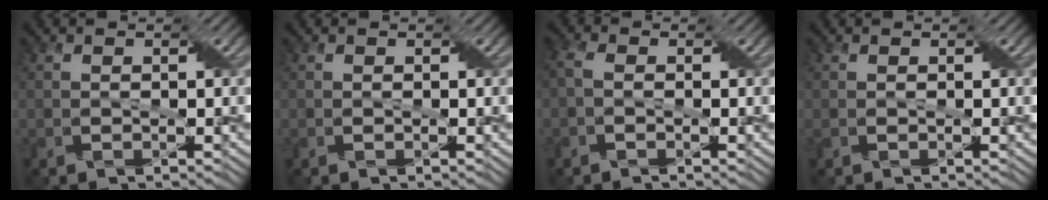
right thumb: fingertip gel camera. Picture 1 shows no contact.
{"total": 0.0}
{"total": 2.4, "force": [-0.3, 1.4, 1.9], "torque": [-0.048, 0.006, -0.015]}
{"total": 1.1, "force": [-0.2, 0.8, 0.8], "torque": [-0.014, -0.004, -0.004]}